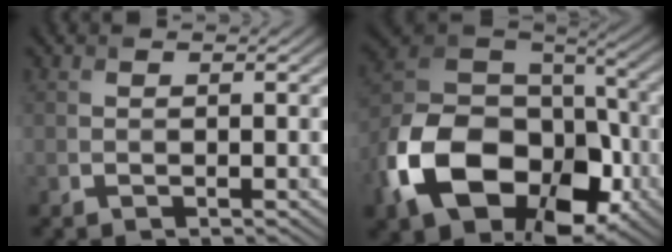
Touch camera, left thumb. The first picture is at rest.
{"total": 17.7, "force": [-6.8, 11.6, 11.5], "torque": [-0.239, -0.036, -0.124]}